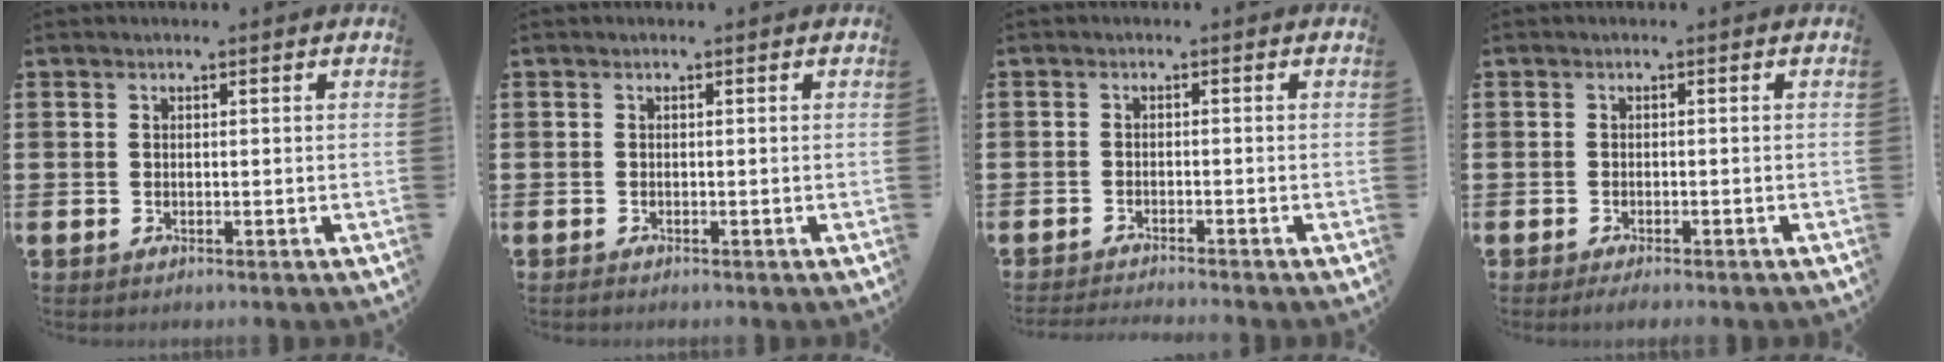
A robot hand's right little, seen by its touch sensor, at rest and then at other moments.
{"total": 0.0}
{"total": 1.3, "force": [-1.2, -0.2, 0.1], "torque": [-0.002, 0.000, -0.025]}
{"total": 0.8, "force": [-0.6, 0.0, 0.5], "torque": [-0.009, -0.003, -0.012]}